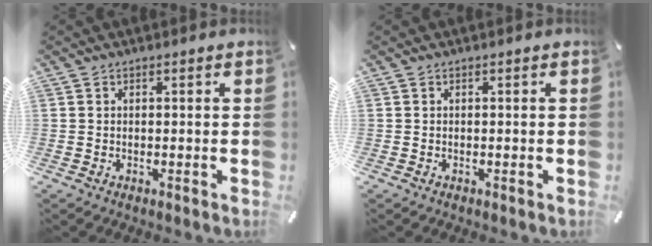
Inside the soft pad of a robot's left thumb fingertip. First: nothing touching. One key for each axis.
{"total": 0.0}